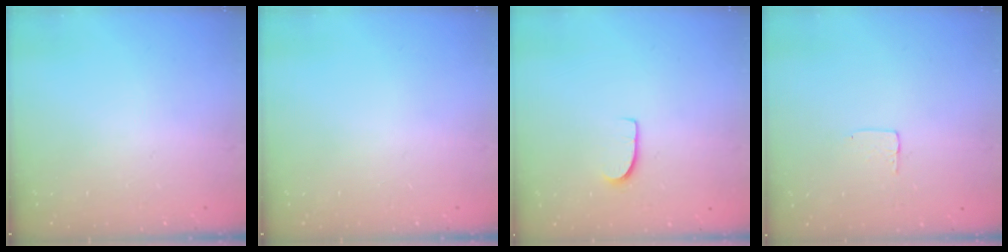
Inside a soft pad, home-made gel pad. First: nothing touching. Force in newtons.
{"total": 0.0}
{"total": 6.7, "press": 6.7, "slide": 0.3}
{"total": 3.7, "press": 3.7, "slide": 0.1}